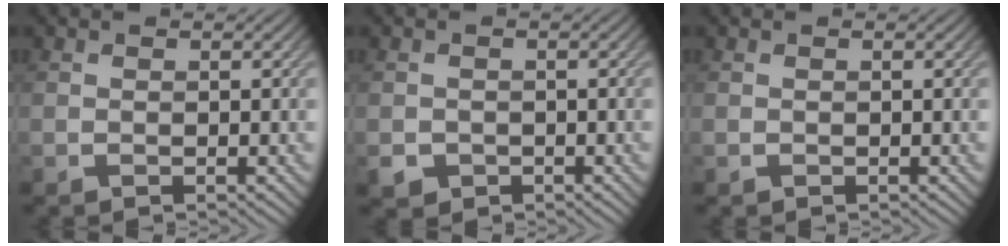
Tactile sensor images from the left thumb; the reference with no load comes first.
{"total": 2.2, "force": [-0.9, 1.9, 0.6], "torque": [-0.012, -0.012, -0.019]}
{"total": 0.0}